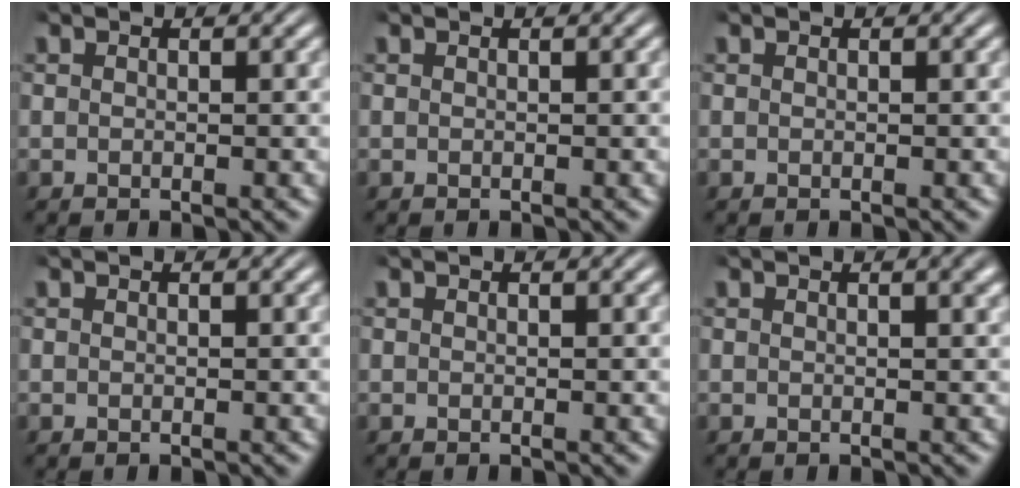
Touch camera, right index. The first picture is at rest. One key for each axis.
{"total": 0.0}
{"total": 0.0}
{"total": 0.0}
{"total": 0.0}
{"total": 1.1, "fx": 0.5, "fy": -0.2, "fz": 0.9, "tx": -0.005, "ty": 0.003, "tz": 0.006}